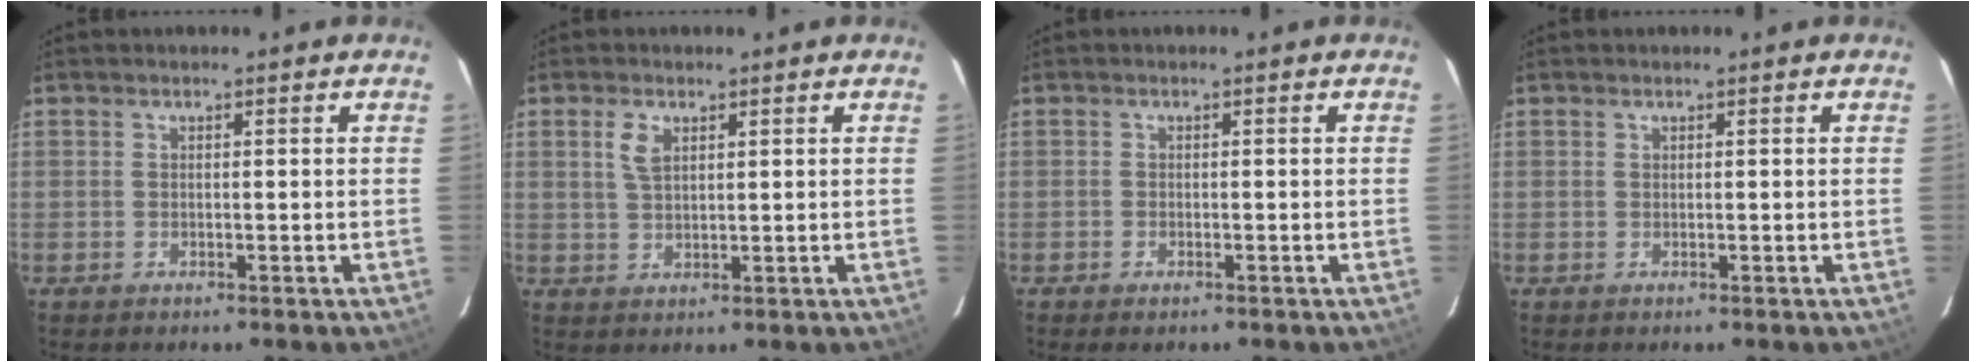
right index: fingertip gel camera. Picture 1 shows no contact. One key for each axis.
{"total": 3.4, "fx": 1.5, "fy": 1.8, "fz": 2.5, "tx": -0.048, "ty": 0.004, "tz": 0.030}
{"total": 1.0, "fx": -0.7, "fy": 0.4, "fz": 0.5, "tx": -0.009, "ty": -0.003, "tz": -0.015}
{"total": 0.0}